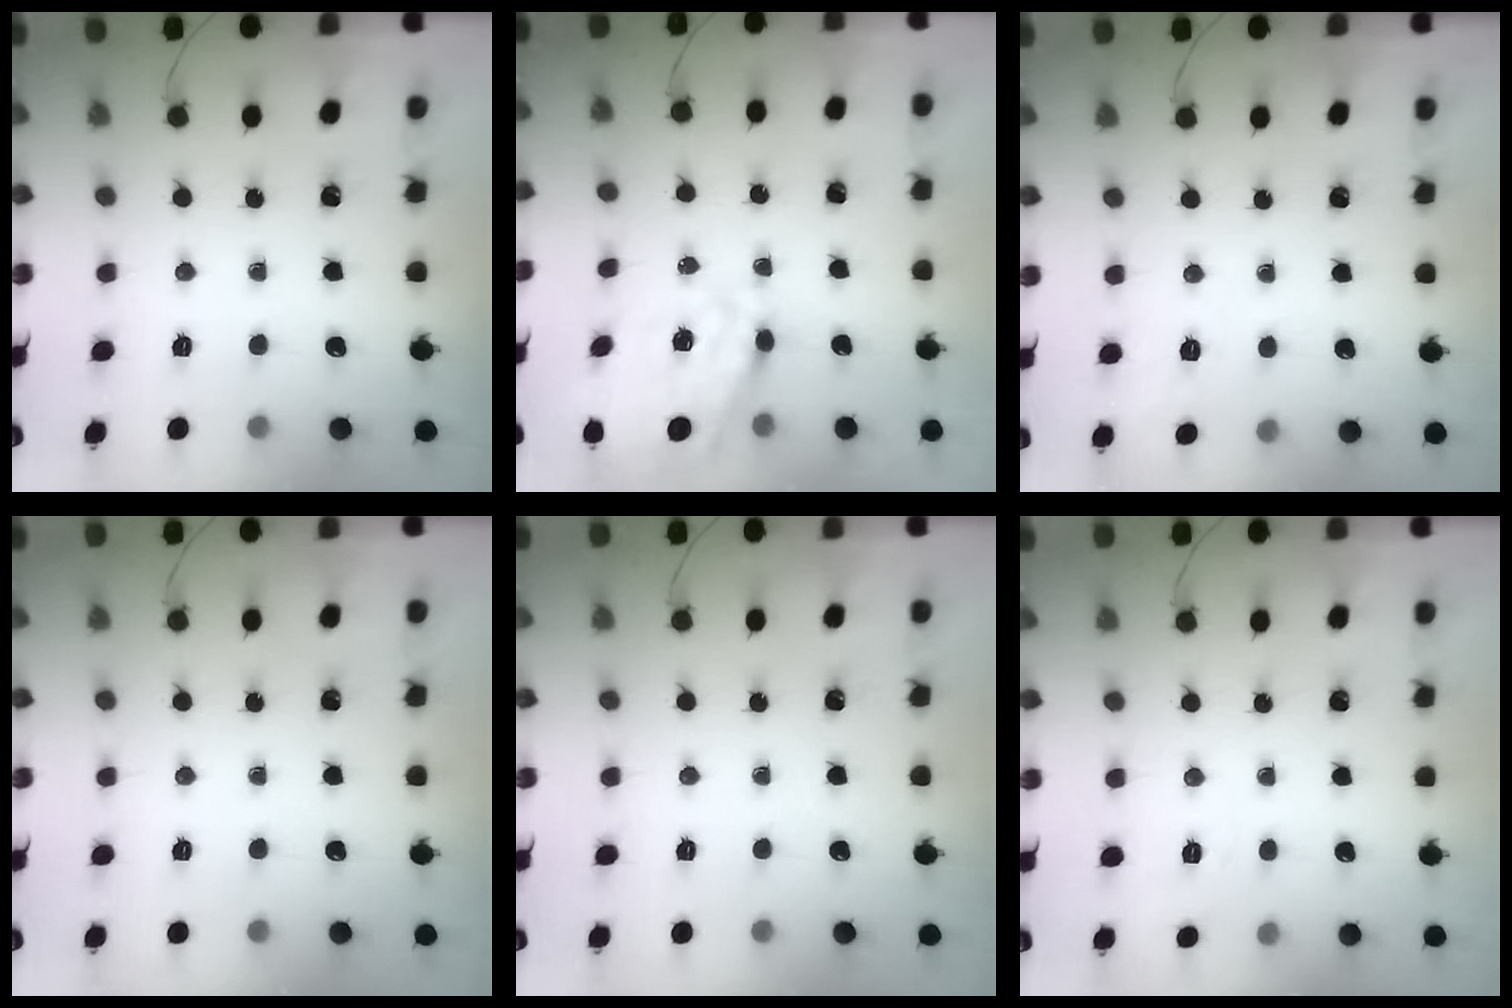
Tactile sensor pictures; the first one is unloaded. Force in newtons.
{"total": 19.1, "press": 18.8, "slide": 3.8}
{"total": 1.7, "press": 0.1, "slide": 1.7}
{"total": 0.0}
{"total": 0.0}
{"total": 6.4, "press": 6.1, "slide": 1.9}